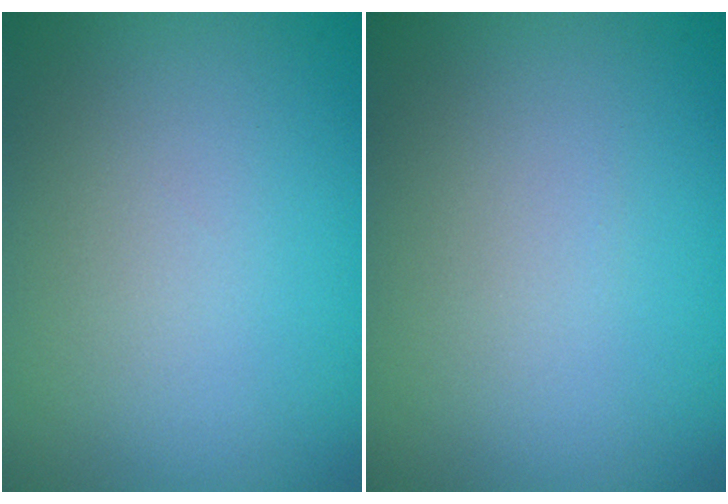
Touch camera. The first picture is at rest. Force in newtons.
{"total": 0.0}